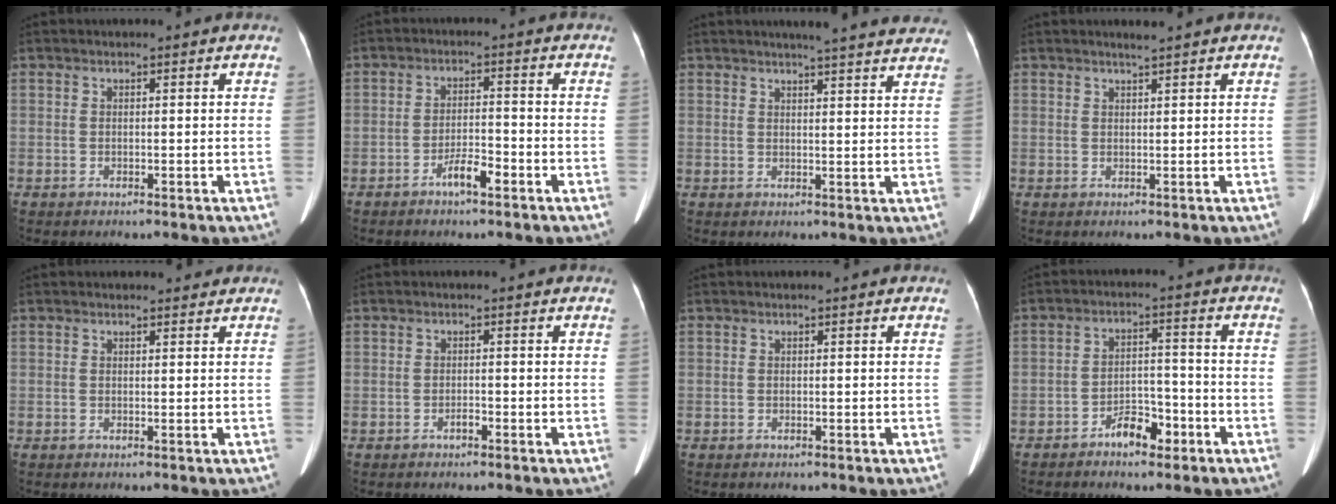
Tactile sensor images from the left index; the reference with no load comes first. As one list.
[{"total": 3.9, "force": [-2.6, 0.8, 2.8], "torque": [-0.054, 0.002, -0.046]}, {"total": 15.0, "force": [13.7, 1.2, 5.9], "torque": [-0.064, -0.009, 0.149]}, {"total": 0.9, "force": [0.8, -0.3, 0.4], "torque": [-0.014, -0.004, 0.018]}, {"total": 1.2, "force": [1.1, 0.4, 0.0], "torque": [-0.007, 0.000, 0.013]}, {"total": 0.9, "force": [-0.7, 0.3, 0.5], "torque": [-0.010, 0.001, -0.010]}, {"total": 0.0}, {"total": 5.2, "force": [-3.4, 2.4, 3.0], "torque": [-0.054, 0.016, -0.053]}]